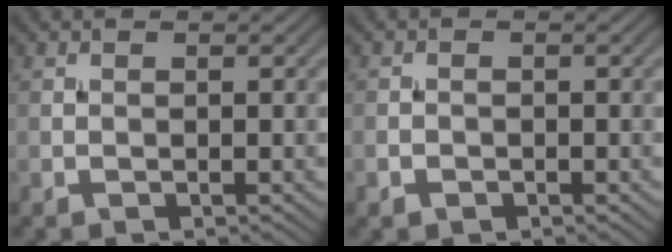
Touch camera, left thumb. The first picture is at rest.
{"total": 1.0, "force": [-0.6, 0.7, 0.3], "torque": [-0.005, -0.002, -0.013]}